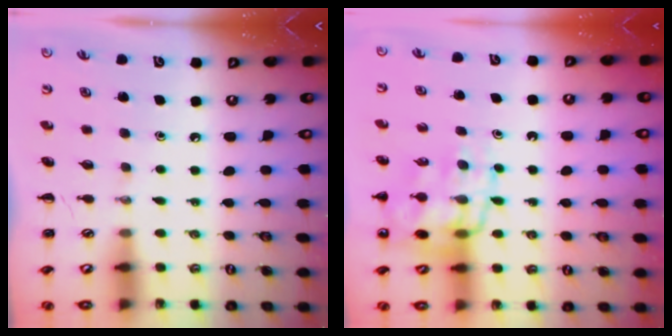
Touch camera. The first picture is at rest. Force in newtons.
{"total": 17.8, "press": 17.4, "slide": 3.5}